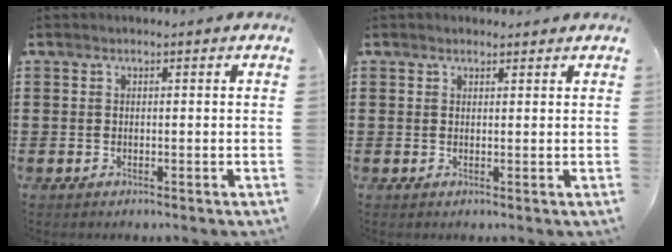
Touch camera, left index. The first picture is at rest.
{"total": 1.0, "force": [1.0, 0.4, 0.1], "torque": [-0.004, 0.002, 0.019]}